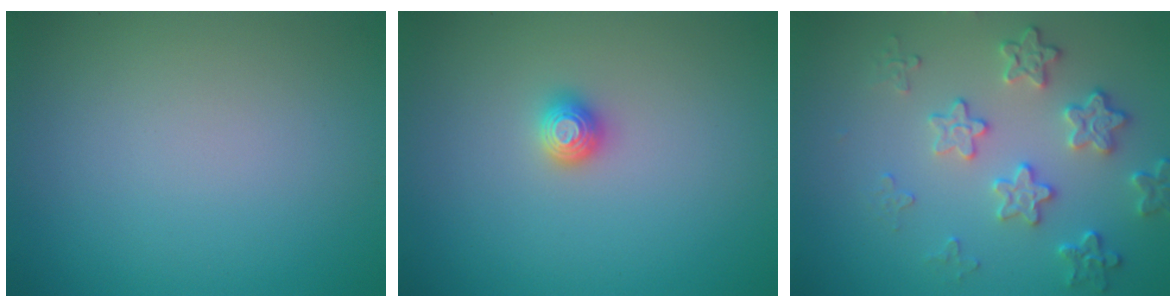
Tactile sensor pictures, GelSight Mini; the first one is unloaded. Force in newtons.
{"total": 1.3, "press": 1.2, "slide": 0.4}
{"total": 4.0, "press": 3.5, "slide": 2.1}